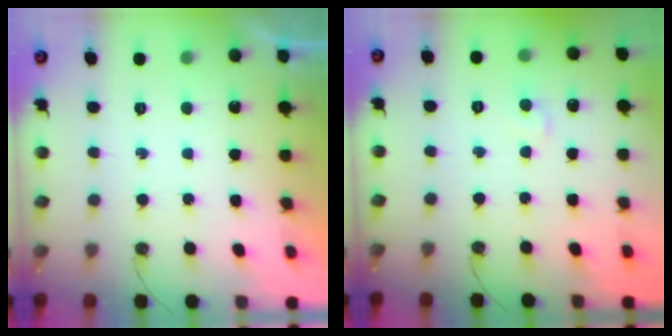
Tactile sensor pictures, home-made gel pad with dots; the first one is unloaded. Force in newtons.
{"total": 4.0, "press": 3.9, "slide": 0.6}